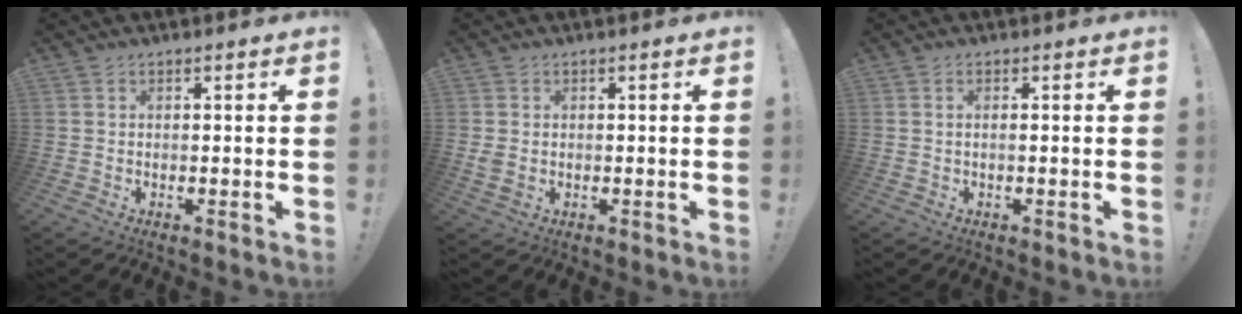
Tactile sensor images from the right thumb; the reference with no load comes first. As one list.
[{"total": 2.3, "force": [0.1, 1.7, 1.4], "torque": [-0.020, 0.003, 0.002]}, {"total": 1.1, "force": [-0.1, 0.0, 1.1], "torque": [-0.027, 0.002, -0.001]}]